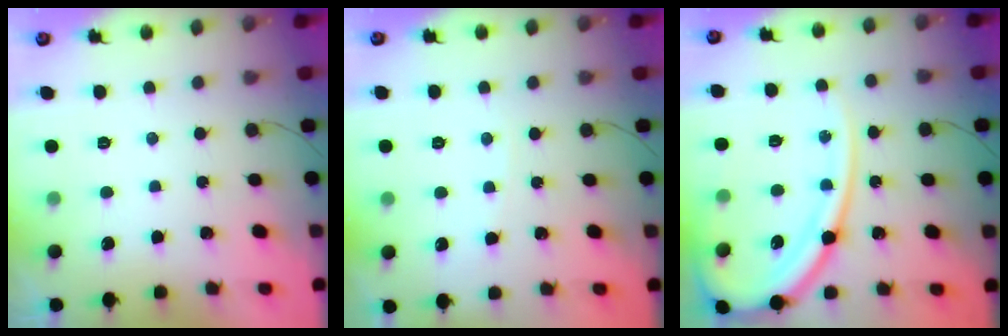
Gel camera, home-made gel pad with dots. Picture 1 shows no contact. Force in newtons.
{"total": 1.8, "press": 1.8, "slide": 0.2}
{"total": 15.5, "press": 15.4, "slide": 1.4}